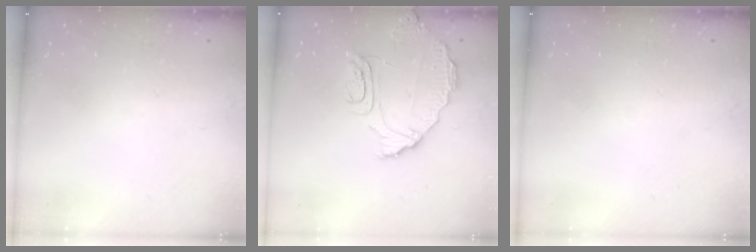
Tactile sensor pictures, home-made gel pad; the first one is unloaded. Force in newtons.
{"total": 10.1, "press": 10.0, "slide": 1.0}
{"total": 0.0}